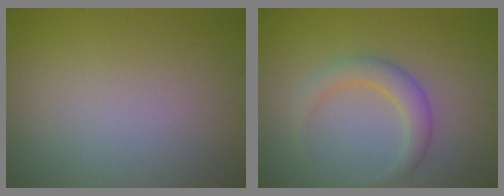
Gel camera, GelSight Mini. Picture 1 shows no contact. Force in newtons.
{"total": 2.8, "press": 2.8, "slide": 0.2}